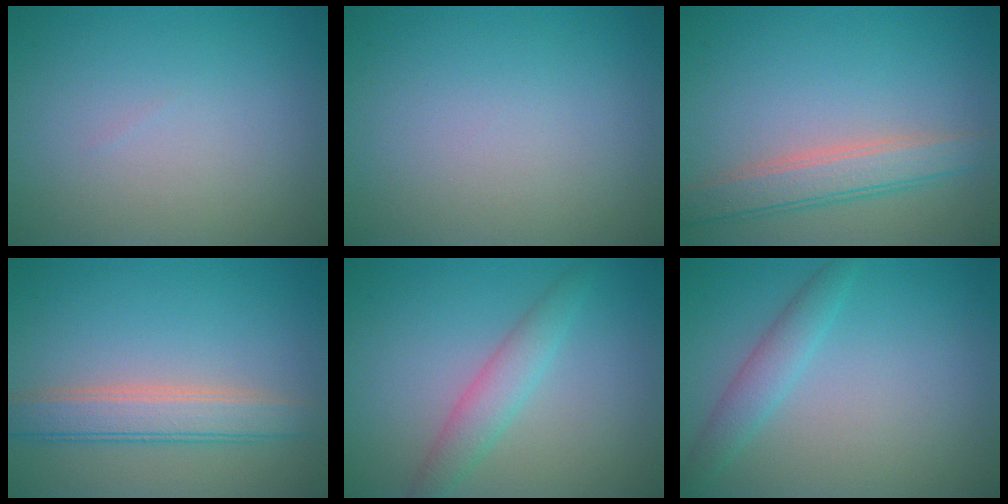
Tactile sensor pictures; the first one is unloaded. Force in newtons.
{"total": 0.0}
{"total": 3.6, "press": 3.6, "slide": 0.1}
{"total": 4.0, "press": 4.0, "slide": 0.2}
{"total": 2.9, "press": 2.8, "slide": 0.1}
{"total": 2.3, "press": 2.3, "slide": 0.1}